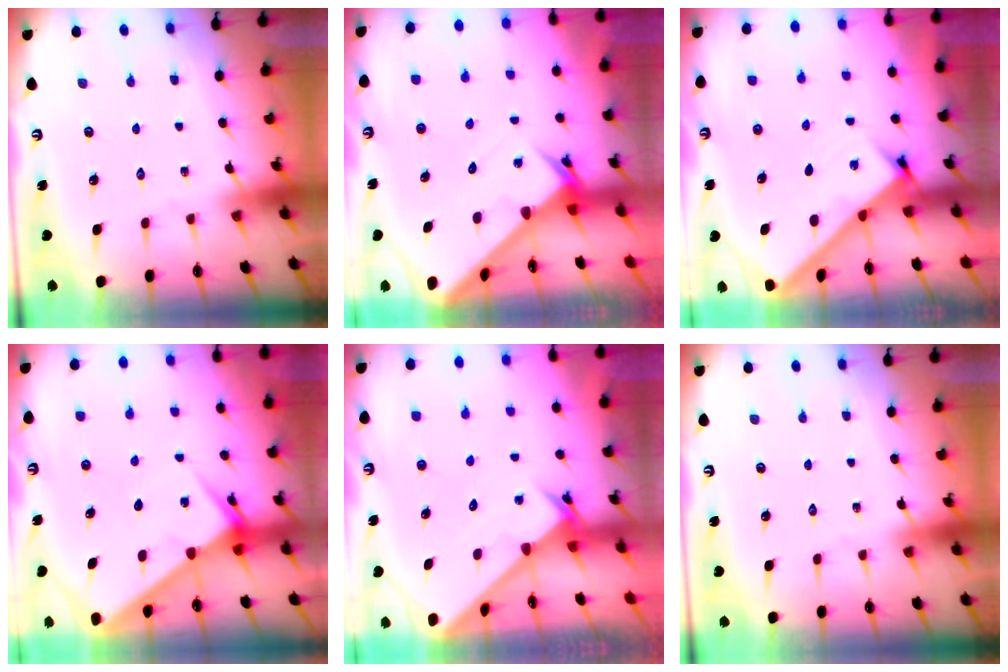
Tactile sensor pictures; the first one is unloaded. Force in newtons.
{"total": 2.9, "press": 2.9, "slide": 0.2}
{"total": 2.6, "press": 2.6, "slide": 0.3}
{"total": 4.5, "press": 4.5, "slide": 0.4}
{"total": 2.5, "press": 2.5, "slide": 0.2}
{"total": 0.0}